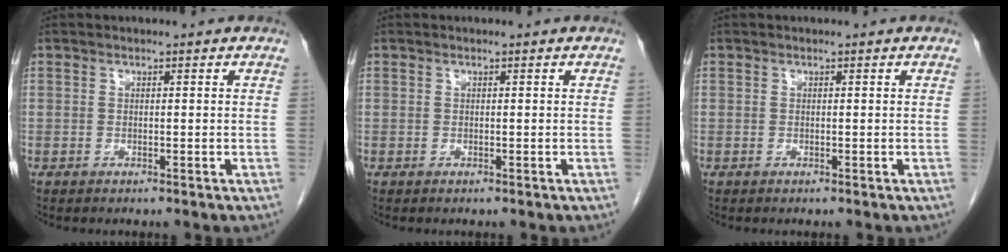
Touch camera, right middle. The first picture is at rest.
{"total": 0.0}
{"total": 0.0}